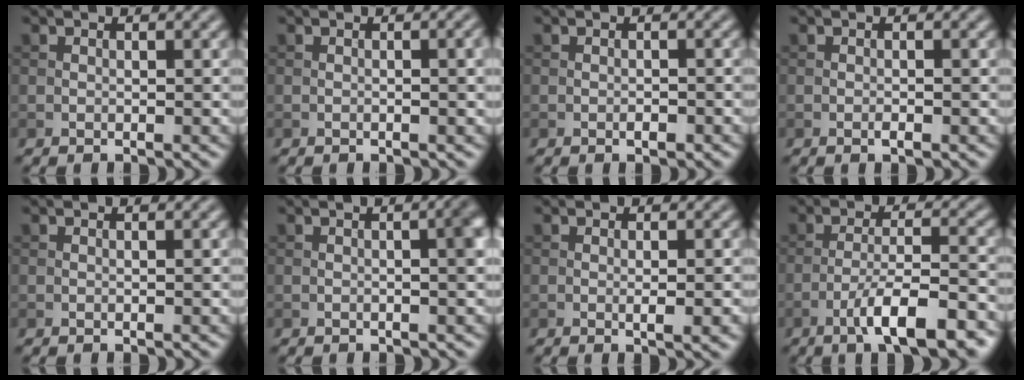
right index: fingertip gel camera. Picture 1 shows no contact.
{"total": 2.6, "force": [0.0, 0.7, 2.5], "torque": [-0.027, 0.002, -0.001]}
{"total": 0.8, "force": [-0.3, 0.4, 0.6], "torque": [-0.010, 0.000, -0.004]}
{"total": 0.6, "force": [-0.2, 0.1, 0.6], "torque": [-0.012, -0.001, -0.004]}
{"total": 0.0}
{"total": 3.5, "force": [0.2, 1.1, 3.3], "torque": [-0.028, 0.012, -0.001]}
{"total": 2.0, "force": [-0.2, 0.4, 1.9], "torque": [-0.026, -0.003, -0.003]}
{"total": 7.8, "force": [-4.5, 1.6, 6.2], "torque": [-0.099, 0.005, -0.075]}